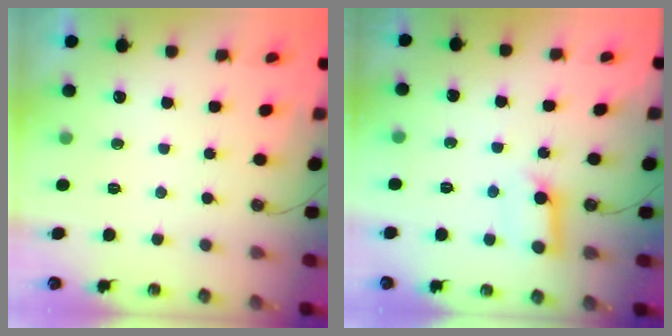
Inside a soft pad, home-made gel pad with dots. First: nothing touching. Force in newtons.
{"total": 9.3, "press": 9.2, "slide": 1.0}